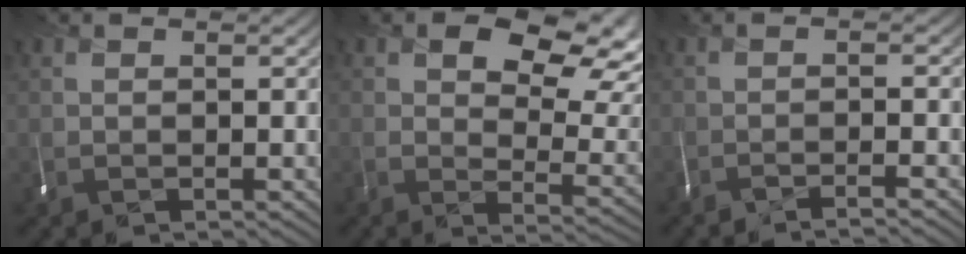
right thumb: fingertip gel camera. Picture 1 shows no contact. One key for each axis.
{"total": 10.9, "fx": 5.1, "fy": 5.4, "fz": 8.0, "tx": -0.110, "ty": -0.008, "tz": 0.075}
{"total": 2.9, "fx": -2.7, "fy": -0.8, "fz": 0.5, "tx": 0.012, "ty": -0.006, "tz": -0.064}